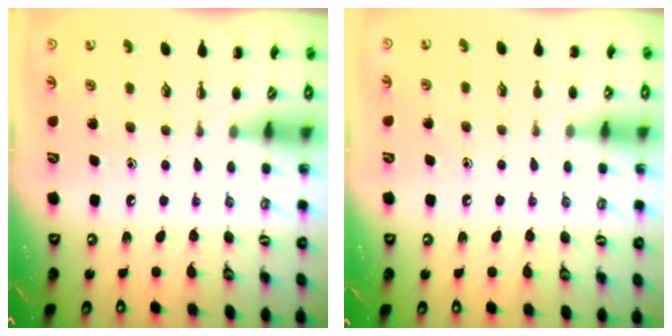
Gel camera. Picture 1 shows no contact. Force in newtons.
{"total": 5.8, "press": 5.5, "slide": 2.0}